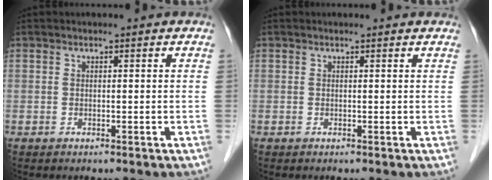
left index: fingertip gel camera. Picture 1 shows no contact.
{"total": 1.7, "force": [1.6, 0.3, 0.3], "torque": [-0.014, 0.014, 0.012]}